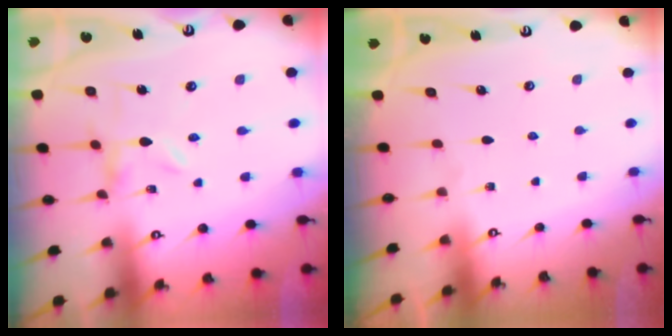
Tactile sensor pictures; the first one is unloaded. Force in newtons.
{"total": 0.0}